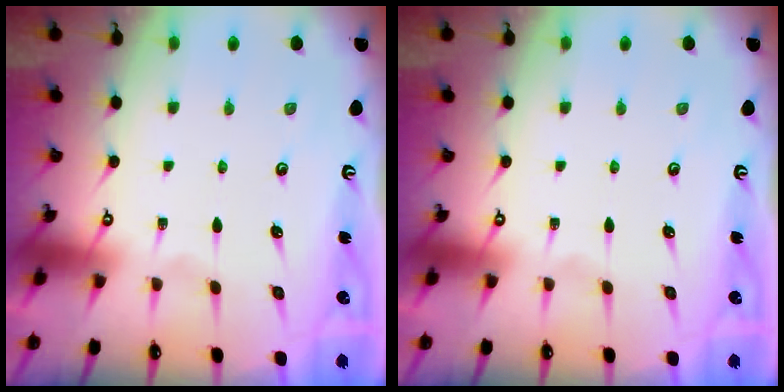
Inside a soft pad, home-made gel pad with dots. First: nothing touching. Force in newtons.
{"total": 0.0}